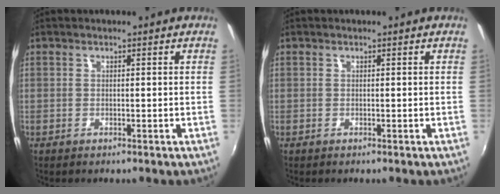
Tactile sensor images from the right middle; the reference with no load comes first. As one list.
[{"total": 0.0}]